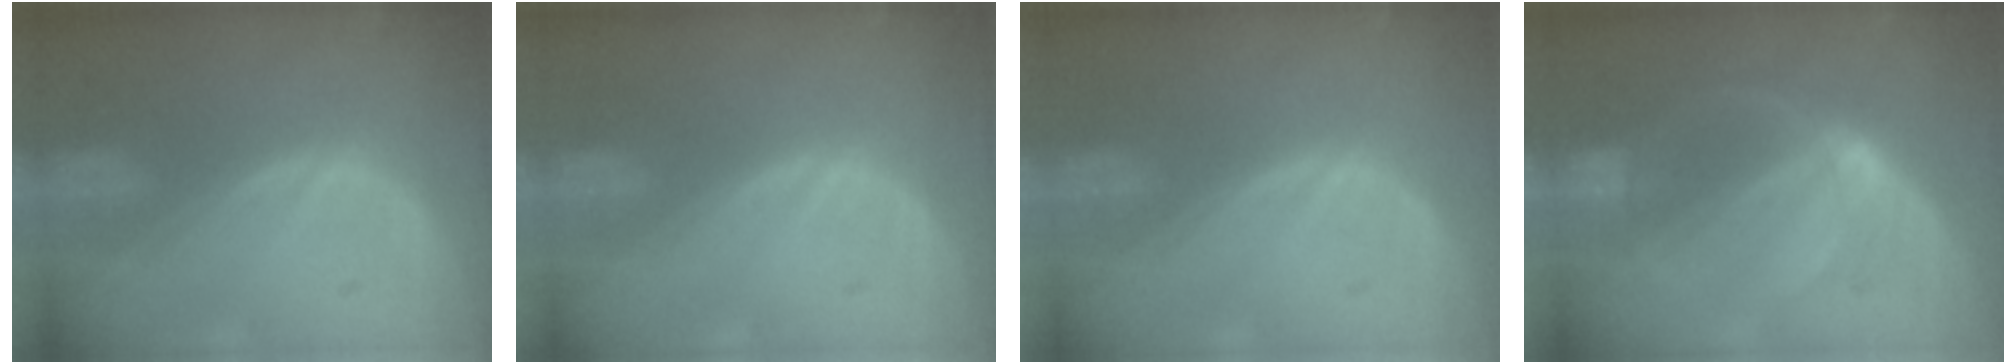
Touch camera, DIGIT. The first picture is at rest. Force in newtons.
{"total": 0.0}
{"total": 0.0}
{"total": 5.2, "press": 4.7, "slide": 2.0}